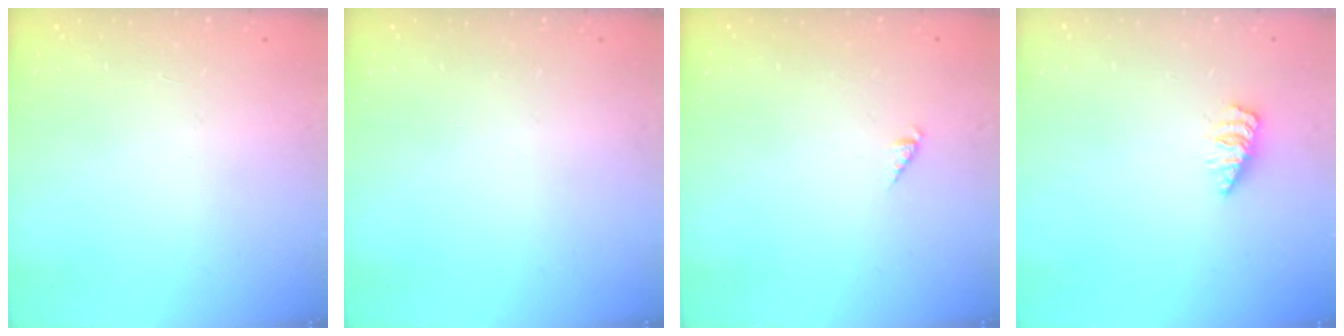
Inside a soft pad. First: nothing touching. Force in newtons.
{"total": 0.0}
{"total": 2.6, "press": 2.6, "slide": 0.4}
{"total": 2.3, "press": 2.2, "slide": 0.4}